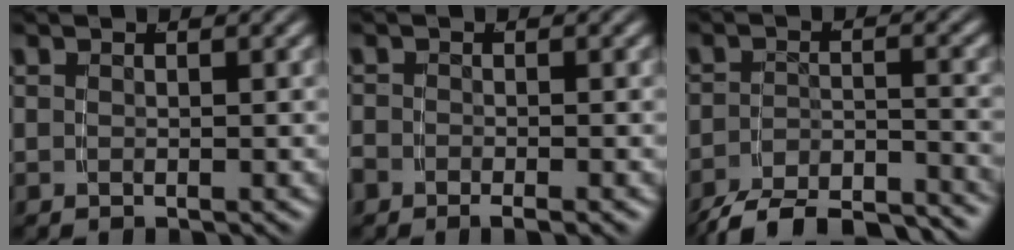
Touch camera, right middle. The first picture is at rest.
{"total": 1.9, "force": [-1.6, 0.8, 0.8], "torque": [-0.013, -0.005, -0.029]}
{"total": 9.2, "force": [-8.4, 2.4, 2.8], "torque": [-0.033, -0.019, -0.128]}